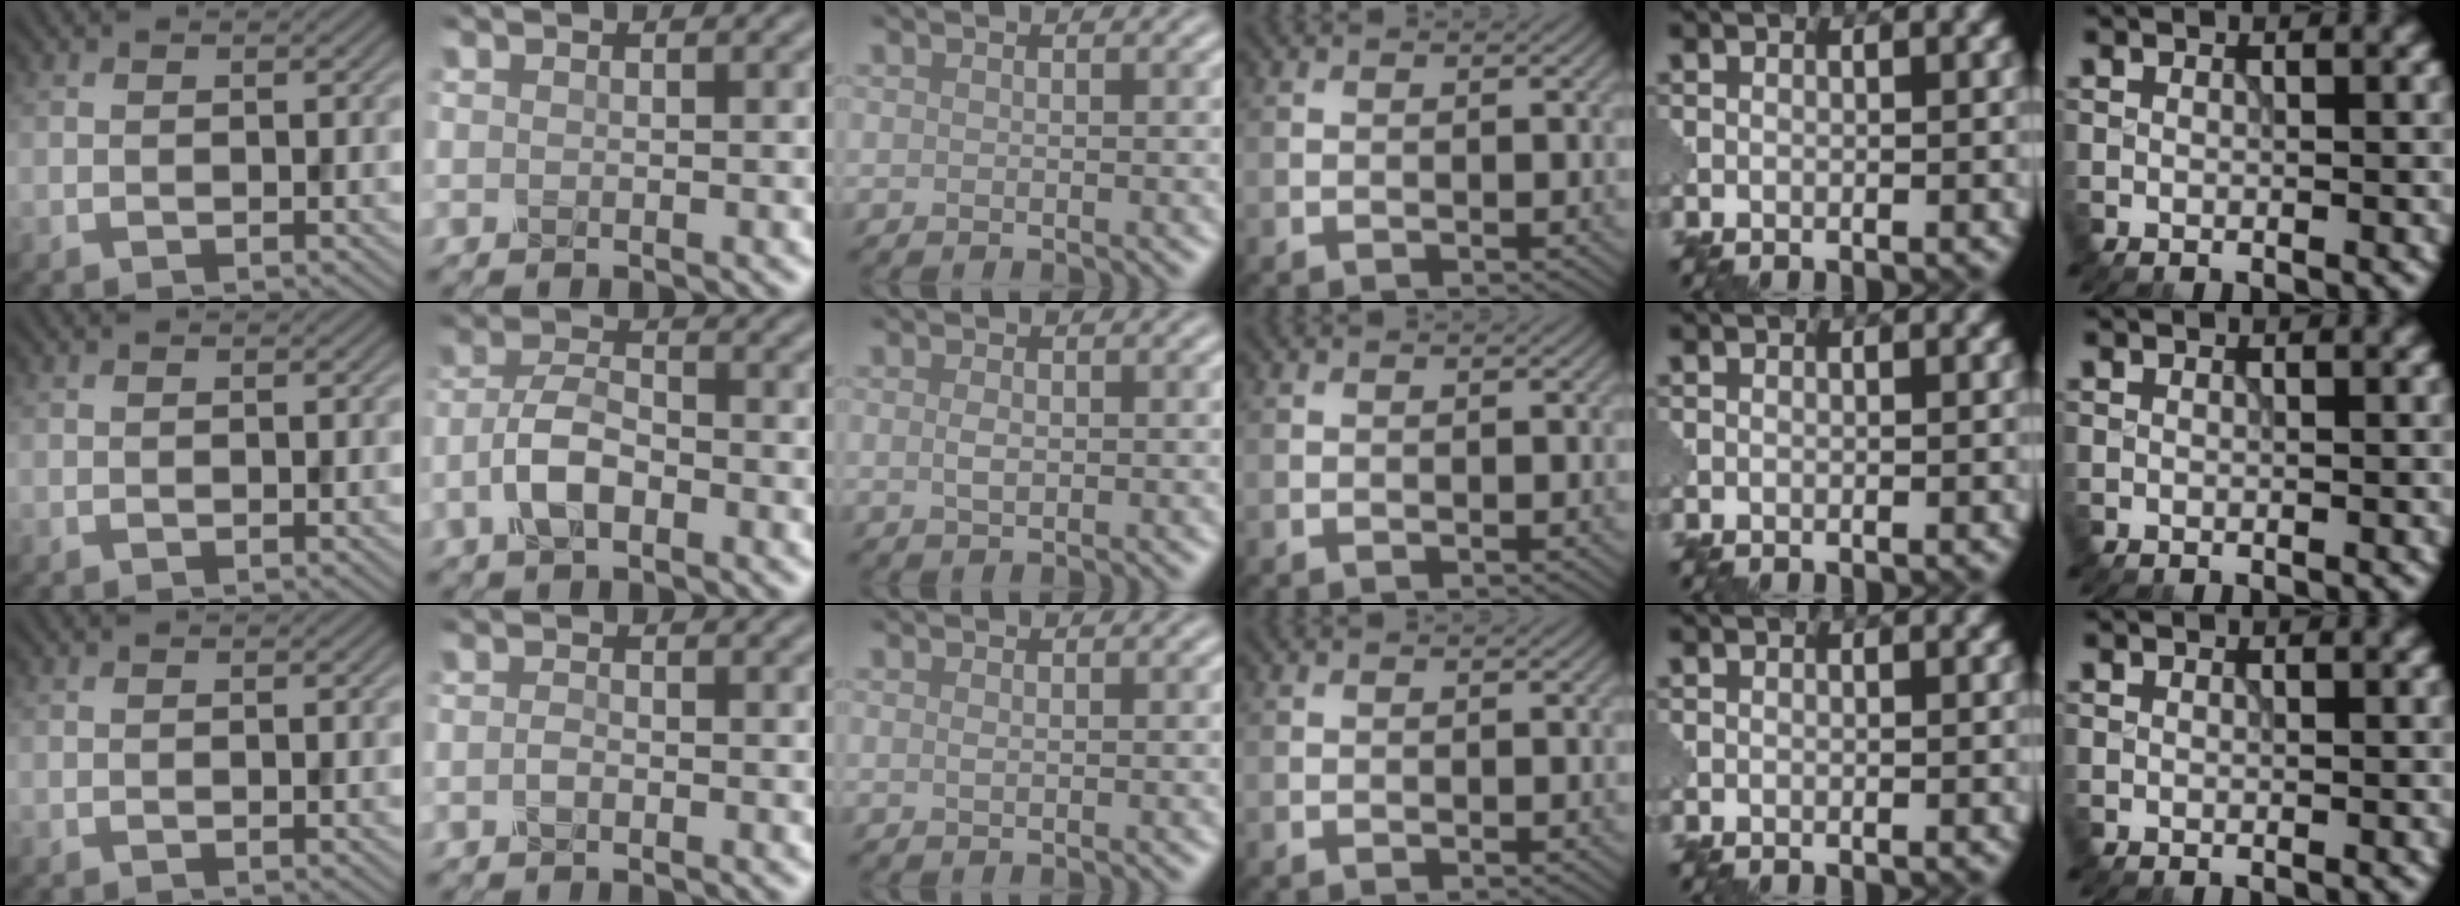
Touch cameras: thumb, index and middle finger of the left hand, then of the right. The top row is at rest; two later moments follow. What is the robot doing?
{"motion": "close", "object": "eyeshadow palette"}